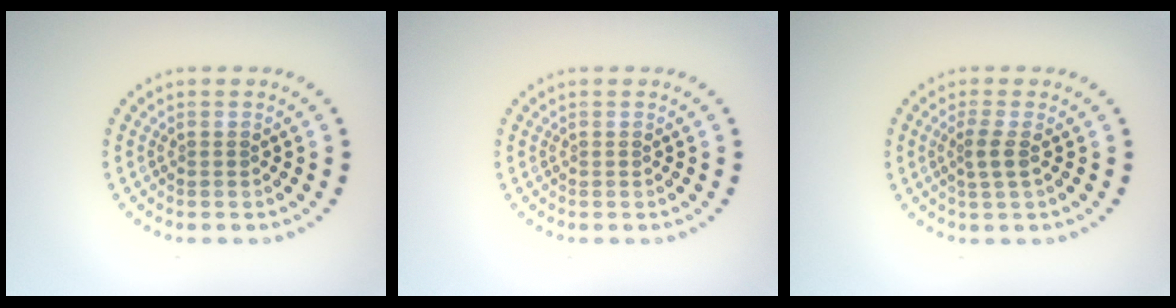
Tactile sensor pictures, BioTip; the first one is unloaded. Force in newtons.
{"total": 0.0}
{"total": 1.7, "press": 1.3, "slide": 1.0}